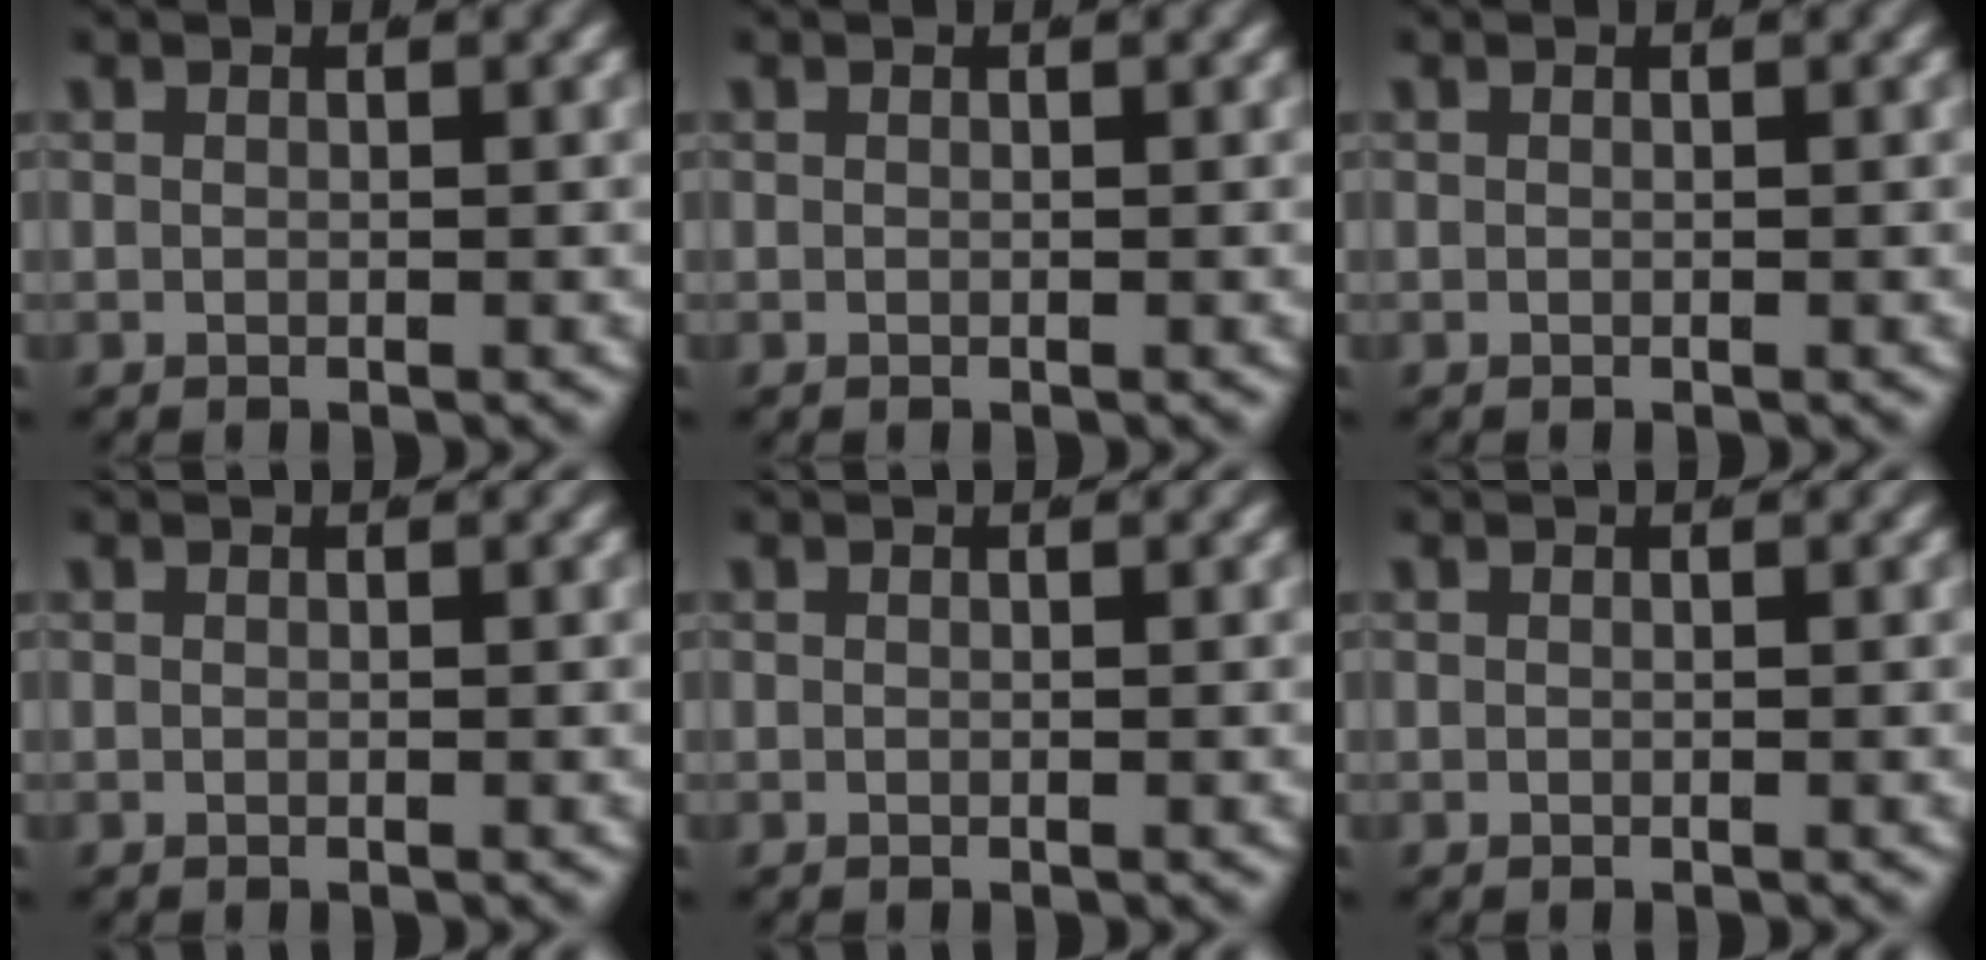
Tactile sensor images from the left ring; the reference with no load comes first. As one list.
[{"total": 0.0}, {"total": 0.0}, {"total": 0.0}, {"total": 0.0}, {"total": 0.0}]